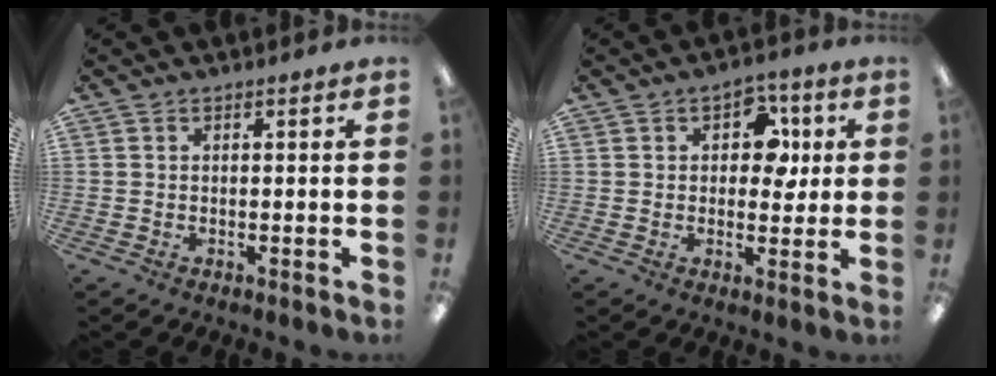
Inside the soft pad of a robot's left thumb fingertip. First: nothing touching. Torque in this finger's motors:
{"motor_torque": [-0.17, 0.13, 0.15, 0.39, 0.01]}